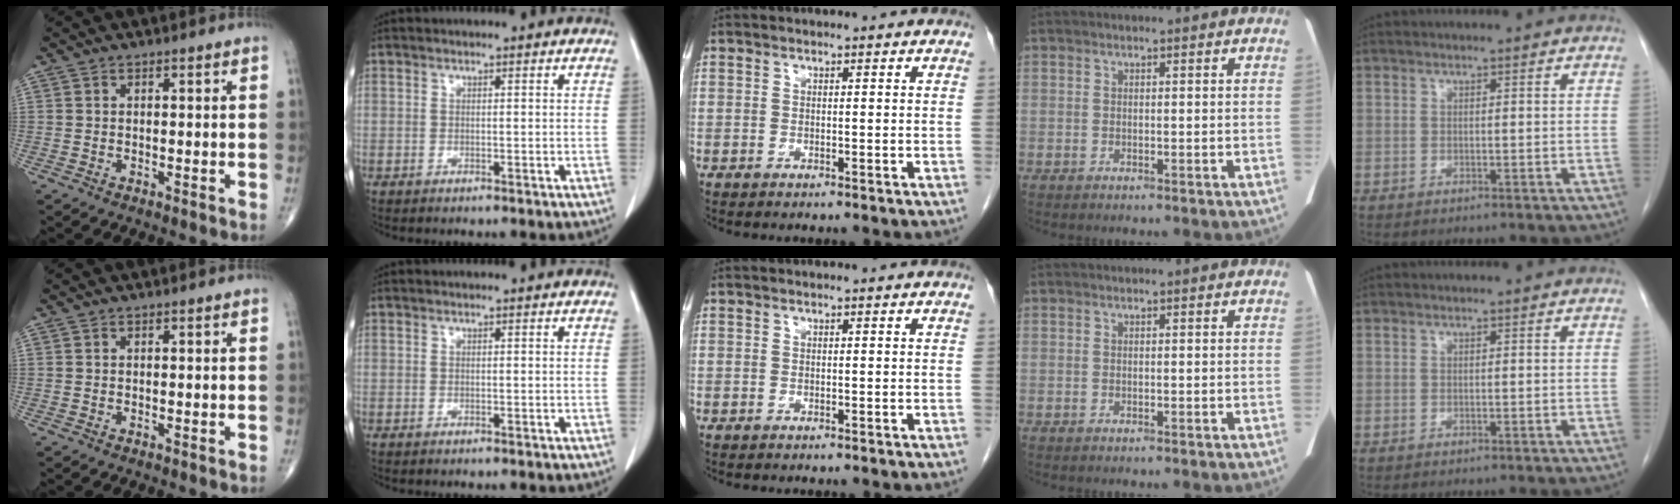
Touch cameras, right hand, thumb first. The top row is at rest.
{}